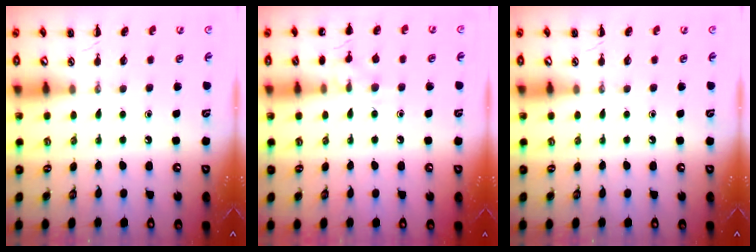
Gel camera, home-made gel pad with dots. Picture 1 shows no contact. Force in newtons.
{"total": 8.9, "press": 8.6, "slide": 2.3}
{"total": 0.0}